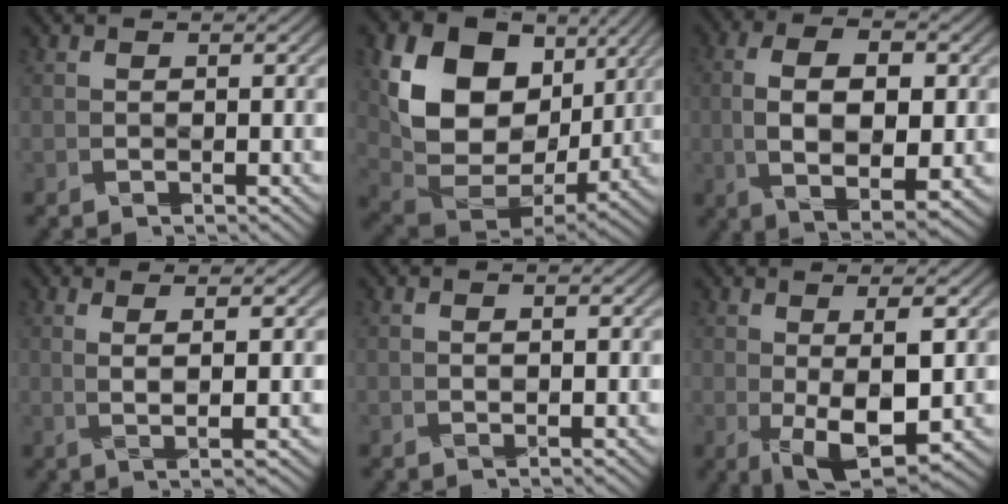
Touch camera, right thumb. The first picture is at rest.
{"total": 16.0, "force": [5.0, 11.5, 10.0], "torque": [-0.212, -0.002, 0.106]}
{"total": 10.2, "force": [-0.2, 5.1, 8.9], "torque": [-0.172, -0.006, -0.001]}
{"total": 4.2, "force": [1.0, 0.4, 4.0], "torque": [-0.078, 0.003, 0.022]}
{"total": 1.0, "force": [0.1, 0.2, 0.9], "torque": [-0.019, 0.000, 0.002]}
{"total": 7.5, "force": [-0.5, 2.5, 7.1], "torque": [-0.129, -0.006, -0.003]}